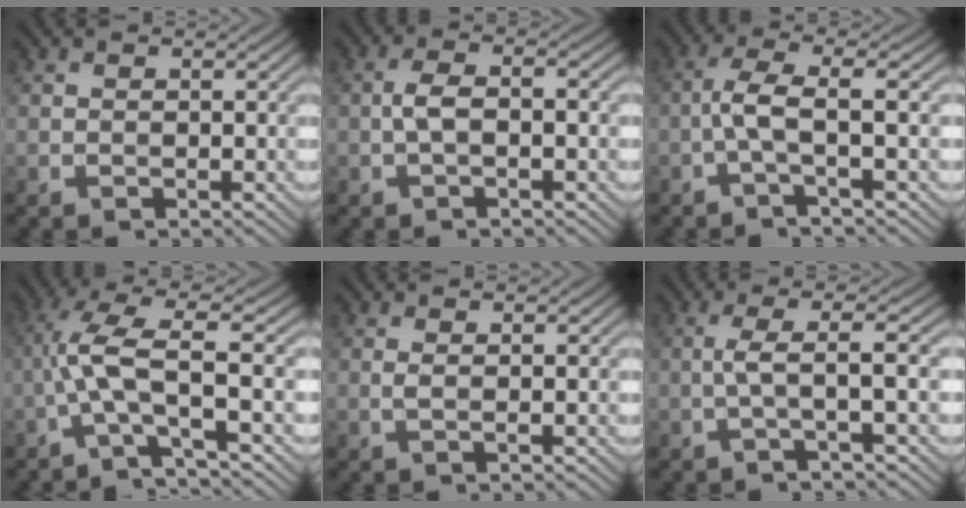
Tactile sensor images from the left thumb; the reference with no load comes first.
{"total": 3.2, "force": [-0.7, 1.2, 2.9], "torque": [-0.063, 0.006, -0.016]}
{"total": 4.0, "force": [-0.8, 0.4, 3.9], "torque": [-0.075, 0.016, -0.032]}
{"total": 7.5, "force": [-1.5, 1.4, 7.2], "torque": [-0.145, 0.023, -0.047]}
{"total": 1.1, "force": [0.2, 0.1, 1.1], "torque": [-0.027, 0.003, 0.000]}
{"total": 3.8, "force": [-0.4, 0.3, 3.7], "torque": [-0.066, 0.014, -0.022]}